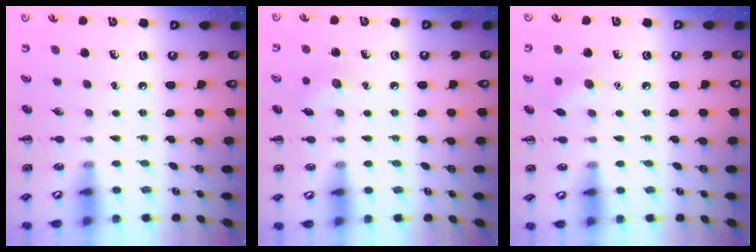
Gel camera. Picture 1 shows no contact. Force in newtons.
{"total": 6.6, "press": 6.4, "slide": 1.5}
{"total": 6.8, "press": 6.6, "slide": 1.7}